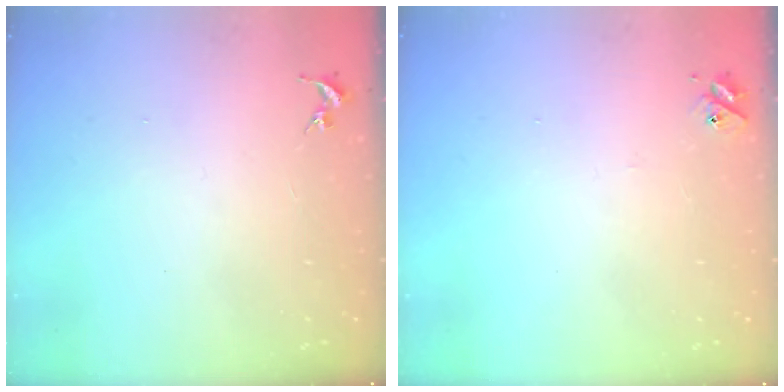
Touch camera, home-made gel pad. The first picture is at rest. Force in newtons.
{"total": 4.5, "press": 4.5, "slide": 0.6}